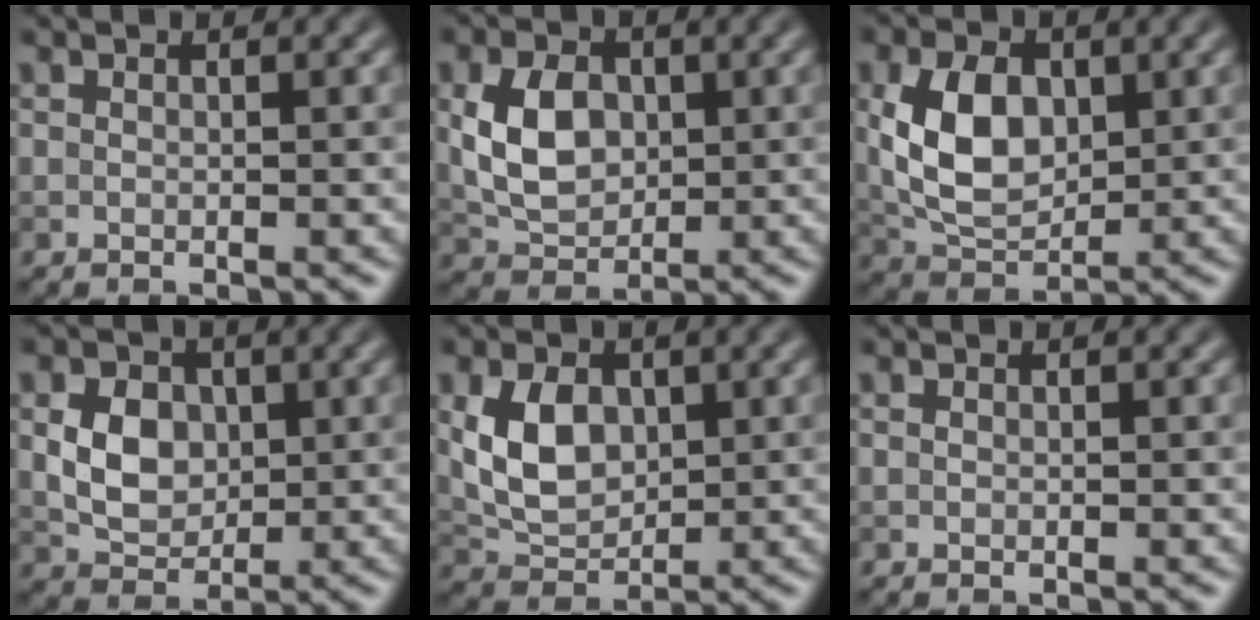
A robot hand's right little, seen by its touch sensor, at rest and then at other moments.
{"total": 5.0, "force": [0.5, 3.6, 3.5], "torque": [-0.077, 0.000, 0.010]}
{"total": 6.4, "force": [0.8, 4.3, 4.7], "torque": [-0.102, 0.000, 0.019]}
{"total": 4.2, "force": [0.5, 3.3, 2.7], "torque": [-0.053, -0.004, 0.007]}
{"total": 4.9, "force": [0.8, 3.4, 3.4], "torque": [-0.076, -0.002, 0.017]}
{"total": 0.0}